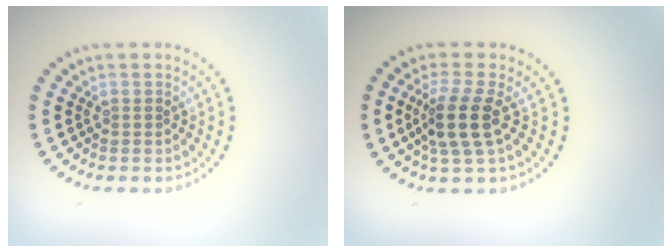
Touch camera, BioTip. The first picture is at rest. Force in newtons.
{"total": 3.7, "press": 3.0, "slide": 2.2}